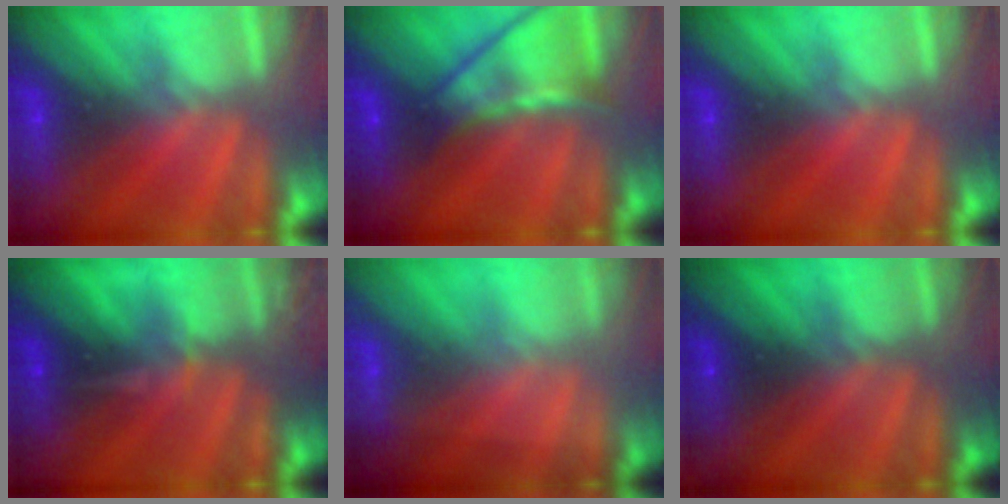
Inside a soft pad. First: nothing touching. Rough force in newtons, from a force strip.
{"total": 7.0}
{"total": 0.0}
{"total": 3.2}
{"total": 1.5}
{"total": 2.0}